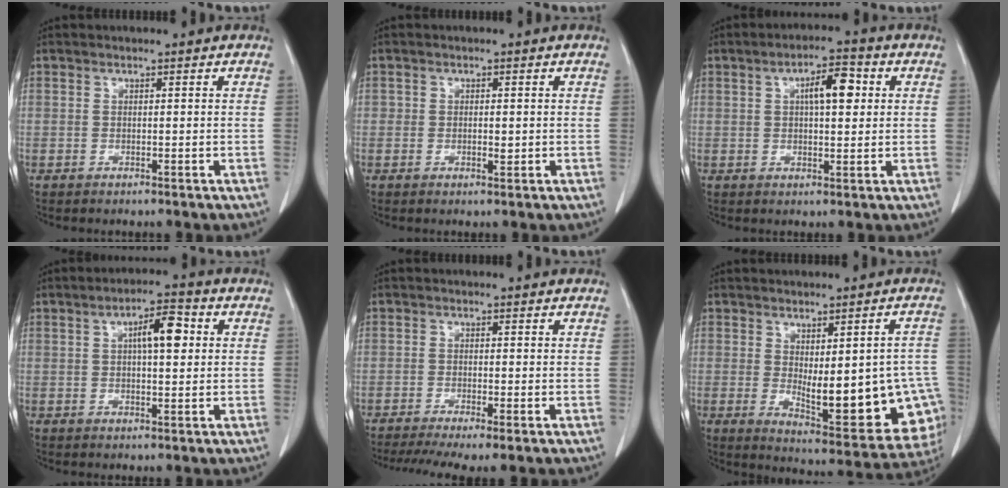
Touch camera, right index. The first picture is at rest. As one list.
[{"total": 1.6, "force": [-0.1, 0.9, 1.3], "torque": [-0.018, -0.001, -0.001]}, {"total": 6.2, "force": [1.7, 2.0, 5.7], "torque": [-0.092, 0.013, 0.026]}, {"total": 6.3, "force": [1.5, 1.9, 5.8], "torque": [-0.094, 0.014, 0.024]}, {"total": 6.8, "force": [-4.6, 0.9, 4.9], "torque": [-0.082, -0.012, -0.079]}, {"total": 17.7, "force": [-2.8, 6.0, 16.4], "torque": [-0.147, 0.001, -0.012]}]